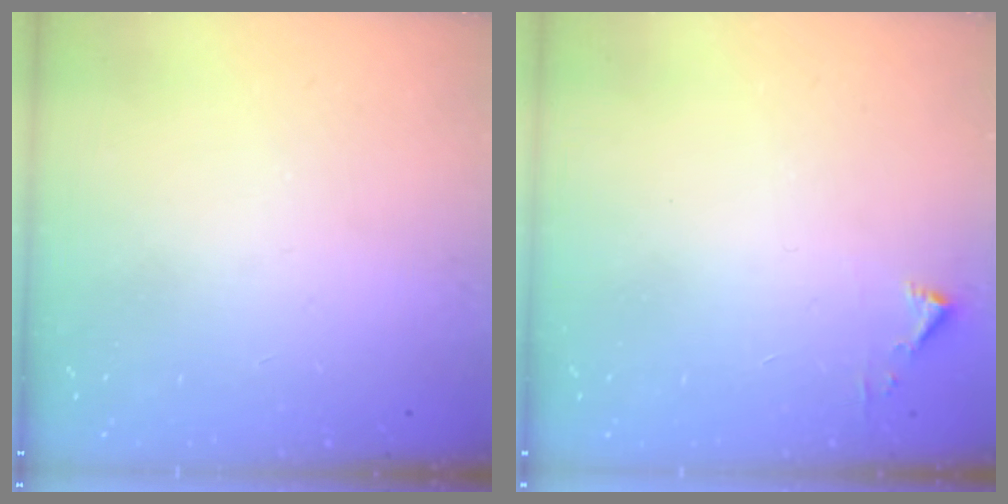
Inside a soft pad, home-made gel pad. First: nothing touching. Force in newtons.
{"total": 2.3, "press": 2.3, "slide": 0.2}